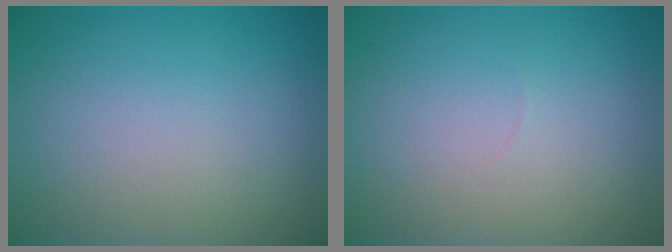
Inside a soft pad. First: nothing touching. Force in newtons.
{"total": 0.0}